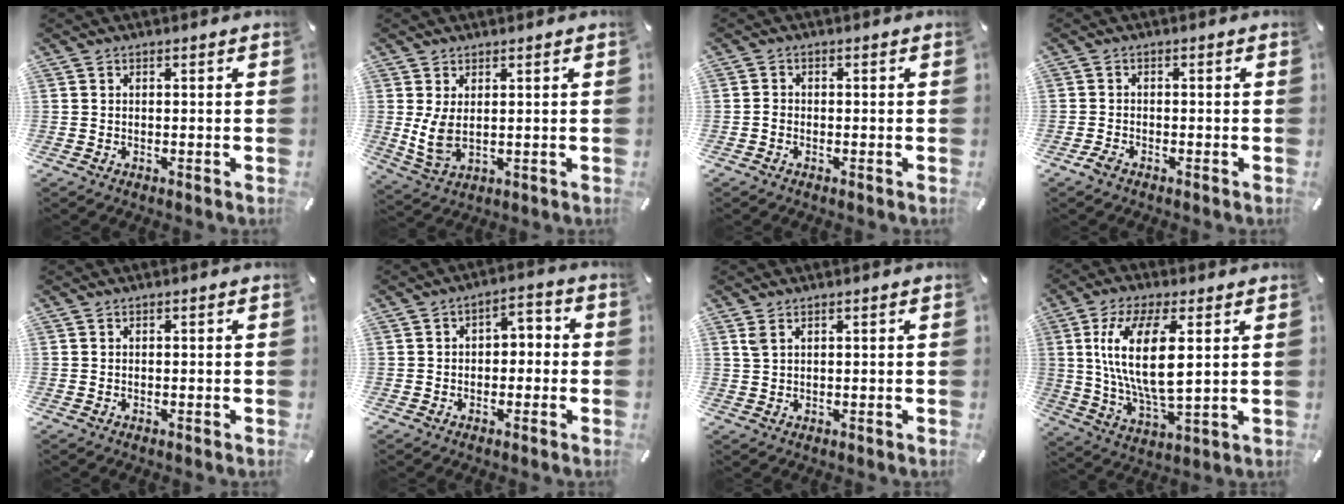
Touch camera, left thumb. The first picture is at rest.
{"total": 6.3, "force": [1.2, 3.2, 5.2], "torque": [-0.130, -0.012, 0.022]}
{"total": 1.1, "force": [-0.5, 0.8, 0.5], "torque": [-0.011, 0.002, -0.010]}
{"total": 1.6, "force": [-1.3, 0.7, 0.7], "torque": [-0.014, 0.004, -0.024]}
{"total": 0.0}
{"total": 3.8, "force": [-2.0, 2.6, 1.8], "torque": [-0.024, 0.015, -0.042]}
{"total": 1.9, "force": [1.3, 0.9, 1.0], "torque": [-0.024, -0.001, 0.025]}
{"total": 15.0, "force": [3.7, 6.1, 13.2], "torque": [-0.278, -0.015, 0.059]}